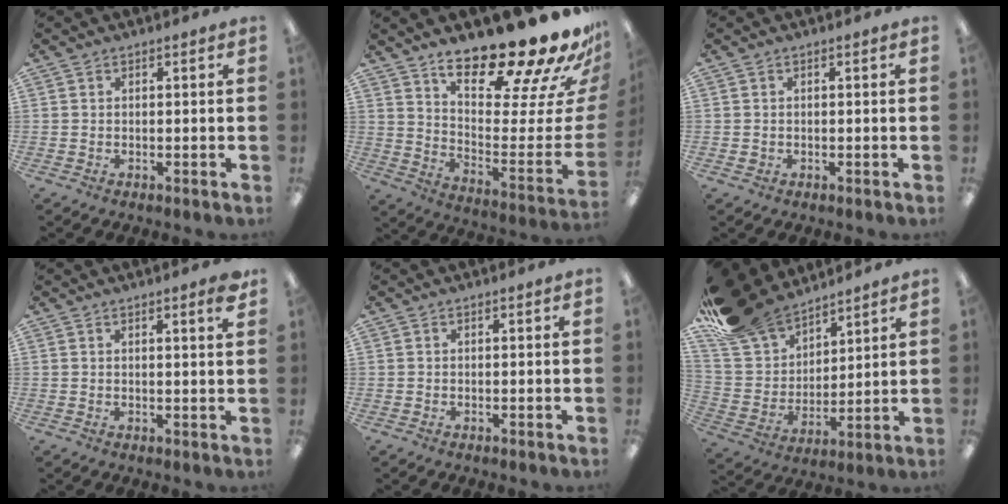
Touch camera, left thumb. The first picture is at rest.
{"total": 22.5, "force": [18.7, 5.1, 11.5], "torque": [-0.145, -0.154, 0.300]}
{"total": 0.8, "force": [0.1, 0.7, 0.1], "torque": [-0.001, 0.005, 0.000]}
{"total": 2.5, "force": [1.8, 0.1, 1.7], "torque": [-0.021, -0.006, 0.027]}
{"total": 0.0}
{"total": 19.1, "force": [15.8, 8.9, 6.0], "torque": [-0.148, -0.095, 0.297]}